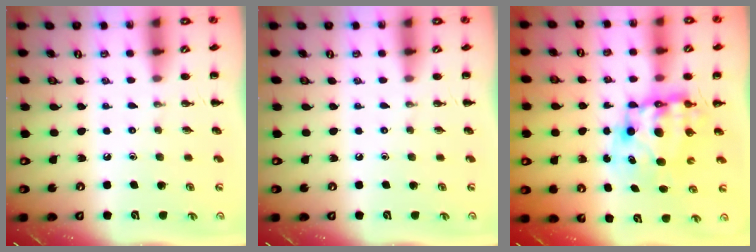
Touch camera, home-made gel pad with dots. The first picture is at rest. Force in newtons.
{"total": 0.0}
{"total": 10.2, "press": 9.7, "slide": 3.0}